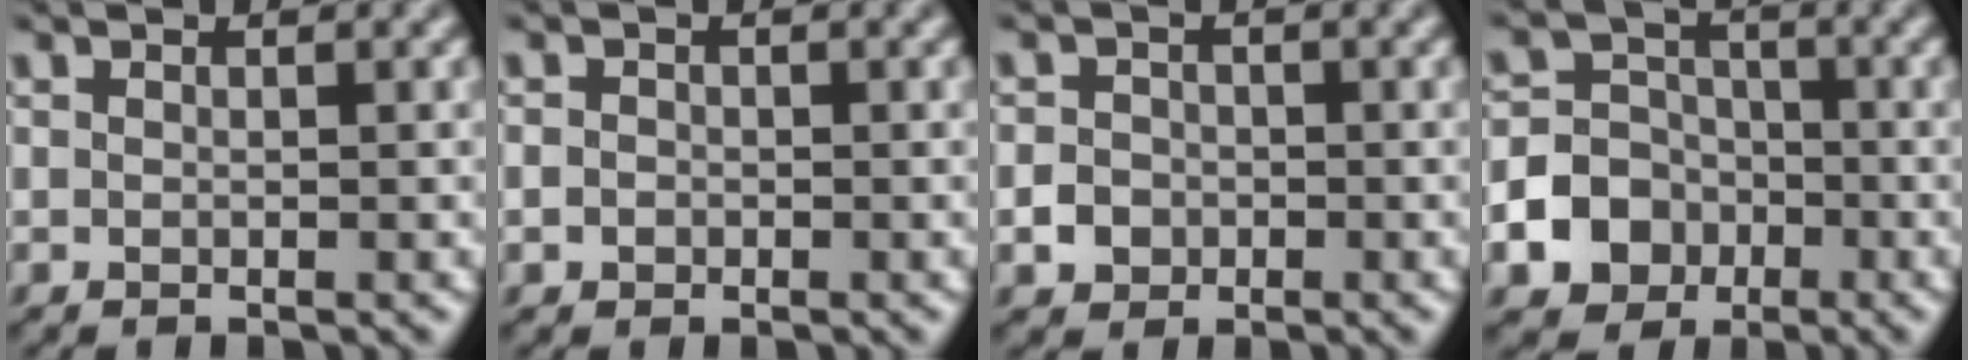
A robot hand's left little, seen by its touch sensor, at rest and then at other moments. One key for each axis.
{"total": 1.2, "fx": -0.1, "fy": 1.1, "fz": 0.4, "tx": 0.005, "ty": 0.004, "tz": -0.008}
{"total": 2.0, "fx": -0.7, "fy": 1.8, "fz": 0.6, "tx": 0.003, "ty": -0.001, "tz": -0.017}
{"total": 8.3, "fx": -3.4, "fy": 7.3, "fz": 2.0, "tx": -0.032, "ty": -0.010, "tz": -0.079}